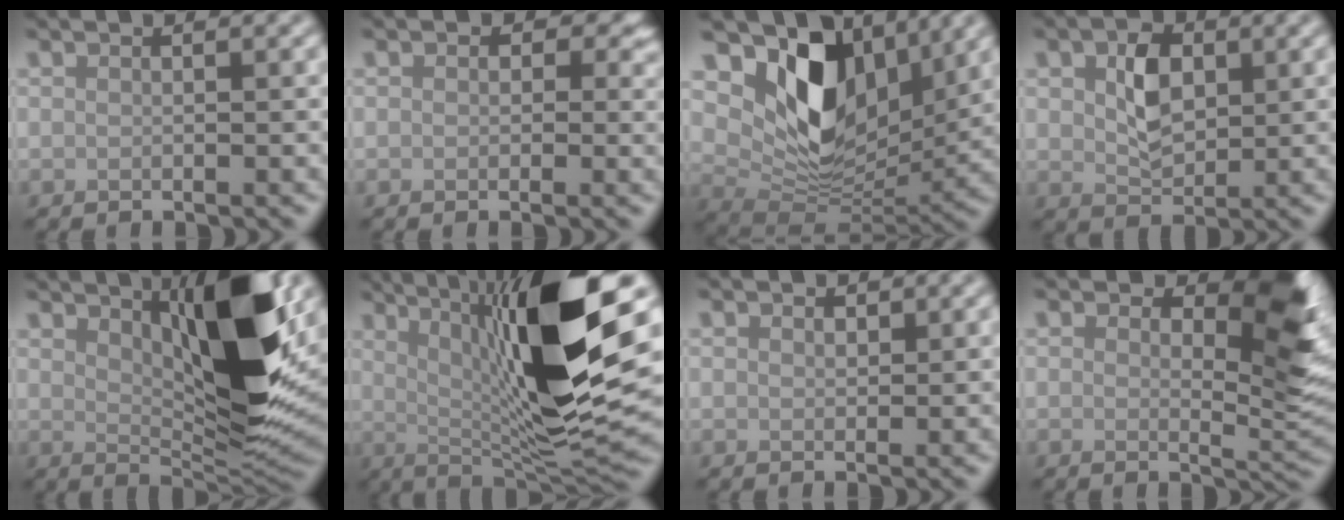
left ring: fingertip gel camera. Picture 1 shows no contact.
{"total": 3.3, "force": [0.9, 2.6, 1.9], "torque": [-0.016, -0.003, 0.003]}
{"total": 10.4, "force": [3.8, 6.3, 7.2], "torque": [-0.132, -0.022, 0.072]}
{"total": 4.1, "force": [0.9, 2.7, 2.9], "torque": [-0.058, 0.001, 0.014]}
{"total": 10.4, "force": [3.6, 3.3, 9.2], "torque": [-0.146, -0.009, 0.063]}
{"total": 15.6, "force": [4.0, 3.4, 14.7], "torque": [-0.227, 0.005, 0.063]}
{"total": 0.8, "force": [0.6, 0.5, 0.2], "torque": [-0.003, -0.003, 0.010]}
{"total": 6.8, "force": [2.6, 3.0, 5.4], "torque": [-0.064, -0.006, 0.037]}